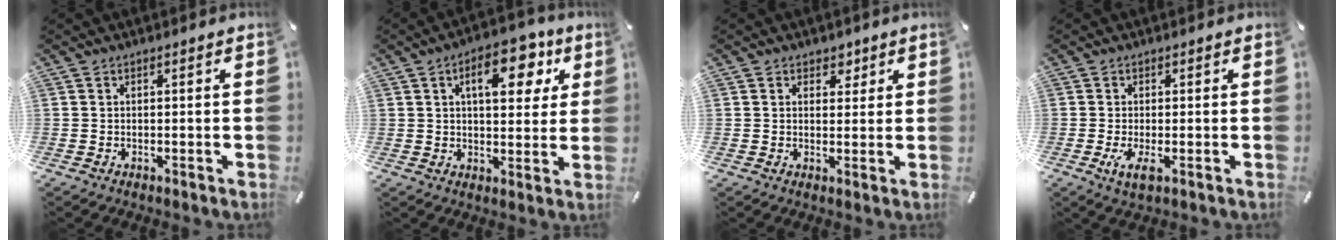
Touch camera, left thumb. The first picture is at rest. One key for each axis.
{"total": 12.5, "fx": 5.1, "fy": 6.6, "fz": 9.3, "tx": -0.123, "ty": -0.011, "tz": 0.078}
{"total": 3.3, "fx": 1.6, "fy": 2.6, "fz": 1.2, "tx": 0.002, "ty": -0.007, "tz": 0.022}
{"total": 3.8, "fx": -0.8, "fy": 1.2, "fz": 3.5, "tx": -0.072, "ty": -0.014, "tz": -0.018}